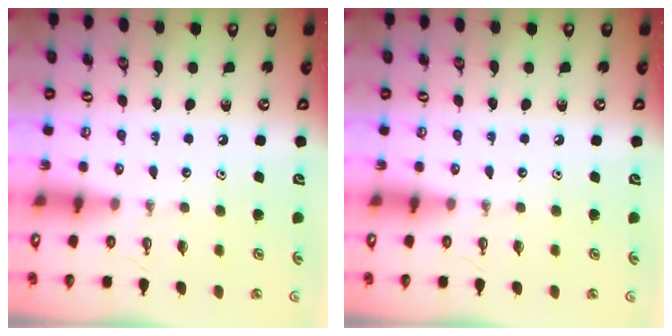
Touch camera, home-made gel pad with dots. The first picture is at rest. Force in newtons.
{"total": 0.0}